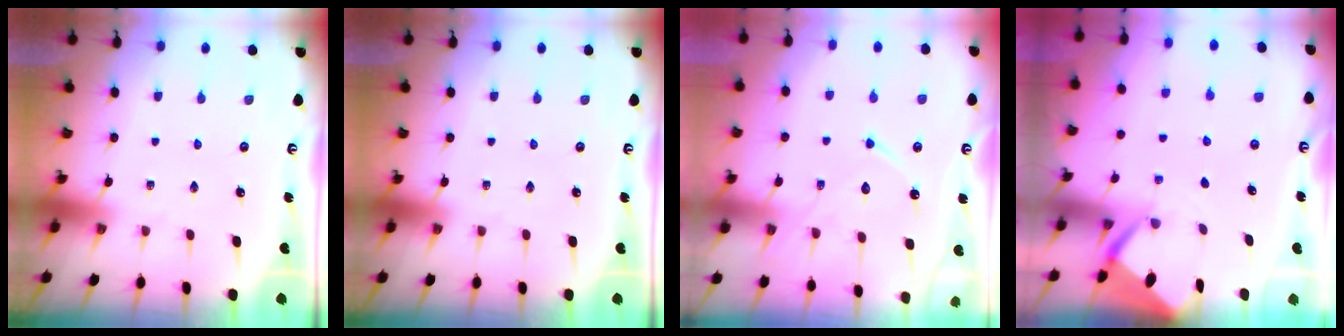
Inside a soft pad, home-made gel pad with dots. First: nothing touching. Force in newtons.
{"total": 0.0}
{"total": 12.8, "press": 12.8, "slide": 1.2}
{"total": 2.7, "press": 2.6, "slide": 0.4}